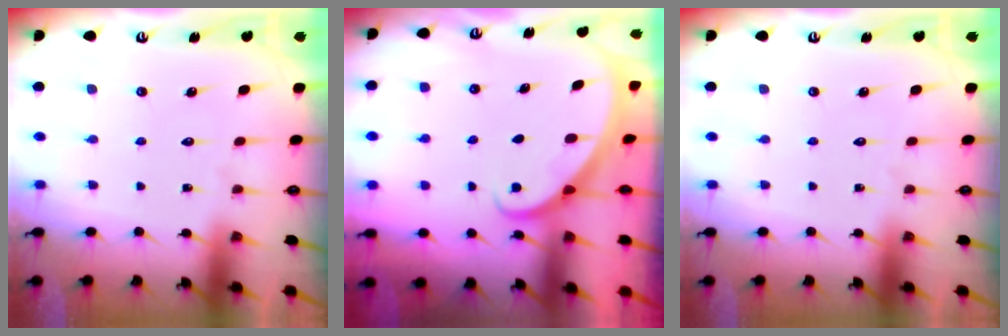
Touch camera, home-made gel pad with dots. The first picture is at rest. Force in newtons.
{"total": 1.9, "press": 1.9, "slide": 0.1}
{"total": 0.0}